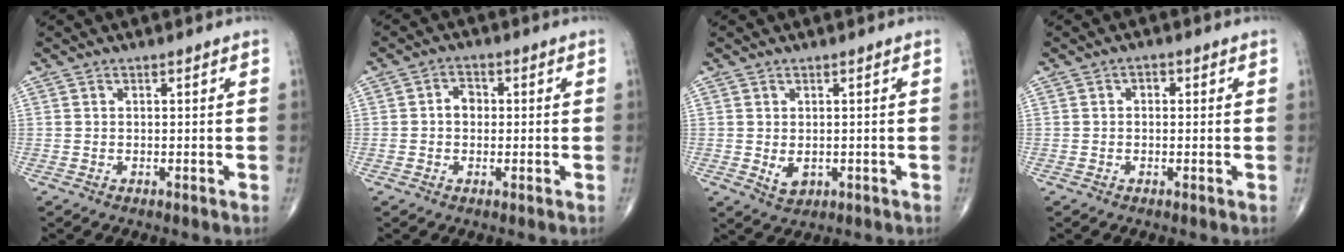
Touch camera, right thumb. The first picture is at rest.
{"total": 3.2, "force": [0.0, 2.5, 1.9], "torque": [-0.022, 0.012, -0.004]}
{"total": 2.7, "force": [-0.3, 1.9, 1.9], "torque": [-0.024, -0.005, 0.005]}
{"total": 1.5, "force": [0.2, 1.0, 1.0], "torque": [-0.005, 0.007, -0.001]}